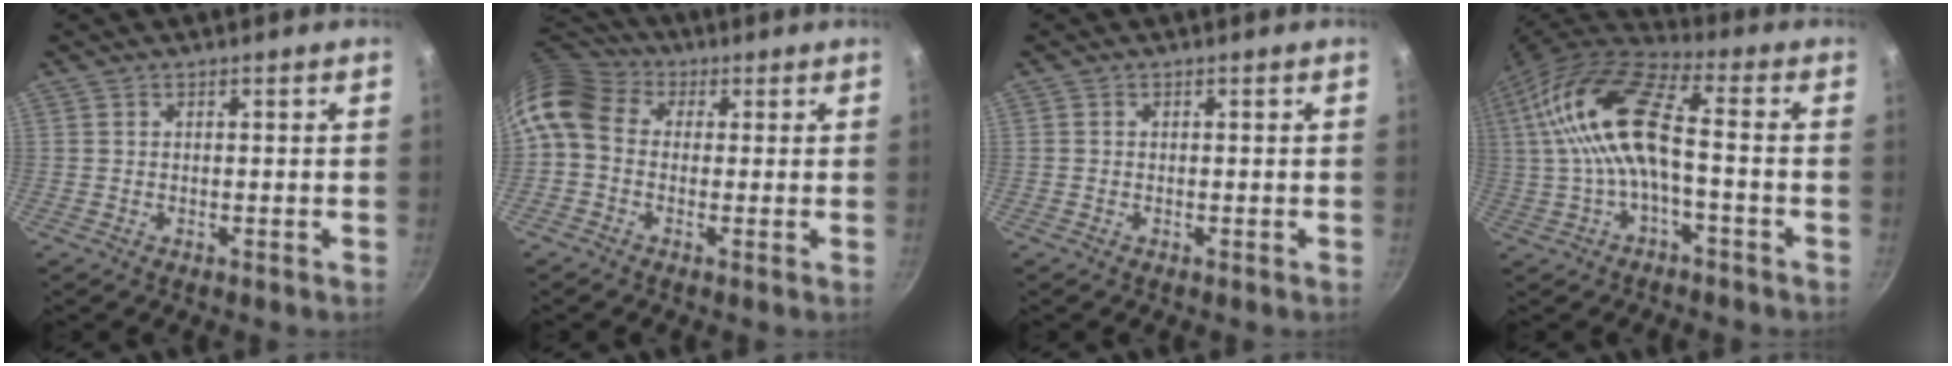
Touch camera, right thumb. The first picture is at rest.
{"total": 10.1, "force": [1.1, 8.0, 6.2], "torque": [-0.116, 0.025, 0.000]}
{"total": 0.0}
{"total": 16.3, "force": [-0.2, 6.6, 14.9], "torque": [-0.297, 0.039, -0.016]}